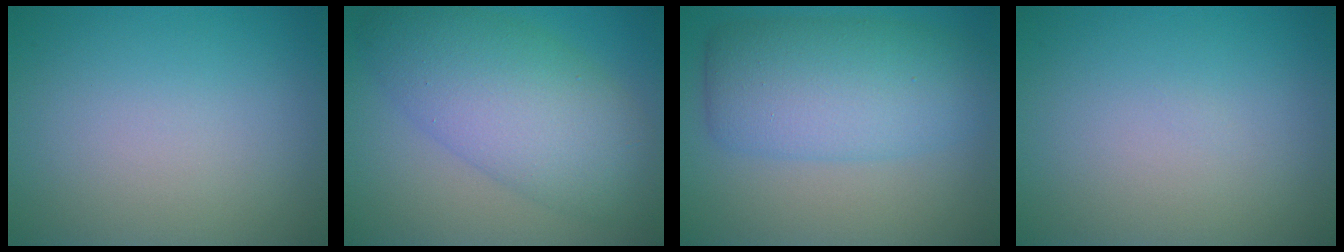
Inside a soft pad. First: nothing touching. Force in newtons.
{"total": 8.4, "press": 8.4, "slide": 0.2}
{"total": 7.1, "press": 7.1, "slide": 0.2}
{"total": 0.0}